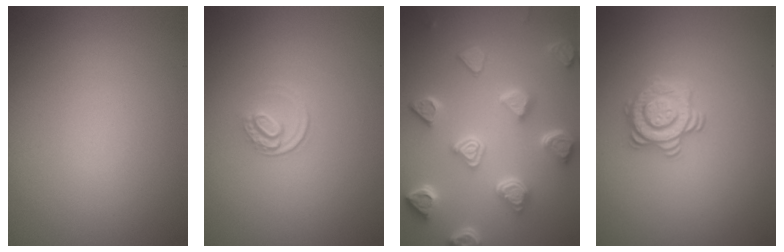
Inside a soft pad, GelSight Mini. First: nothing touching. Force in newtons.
{"total": 1.4, "press": 0.9, "slide": 1.0}
{"total": 6.7, "press": 5.3, "slide": 4.0}
{"total": 2.8, "press": 2.7, "slide": 0.9}